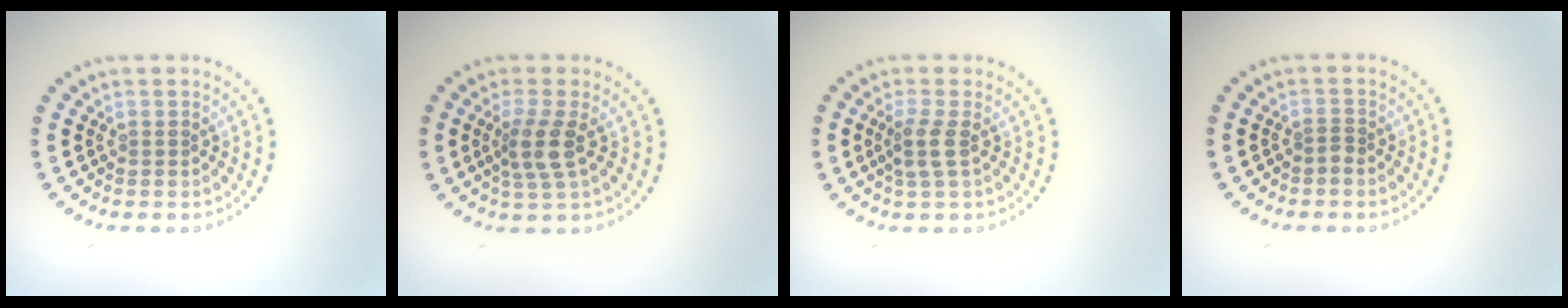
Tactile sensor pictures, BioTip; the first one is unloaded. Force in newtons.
{"total": 2.8, "press": 2.3, "slide": 1.6}
{"total": 2.0, "press": 1.6, "slide": 1.1}
{"total": 0.6, "press": 0.3, "slide": 0.5}